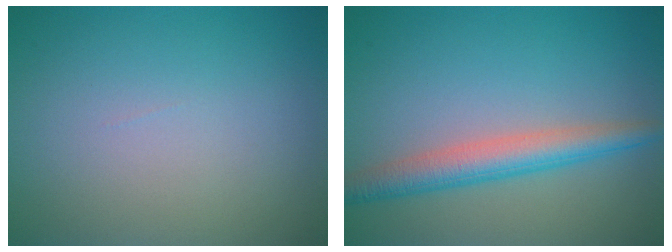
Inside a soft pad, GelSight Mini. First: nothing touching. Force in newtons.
{"total": 4.1, "press": 4.1, "slide": 0.0}